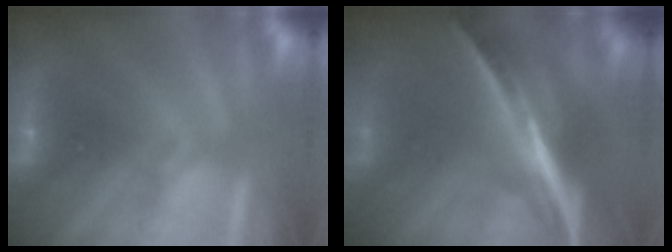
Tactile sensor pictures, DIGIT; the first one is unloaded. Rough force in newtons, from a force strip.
{"total": 6.3}